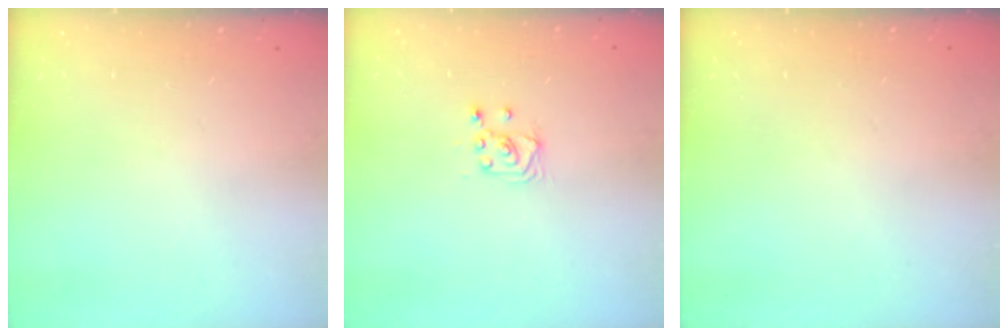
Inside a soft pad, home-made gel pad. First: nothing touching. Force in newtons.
{"total": 3.5, "press": 3.5, "slide": 0.4}
{"total": 0.0}